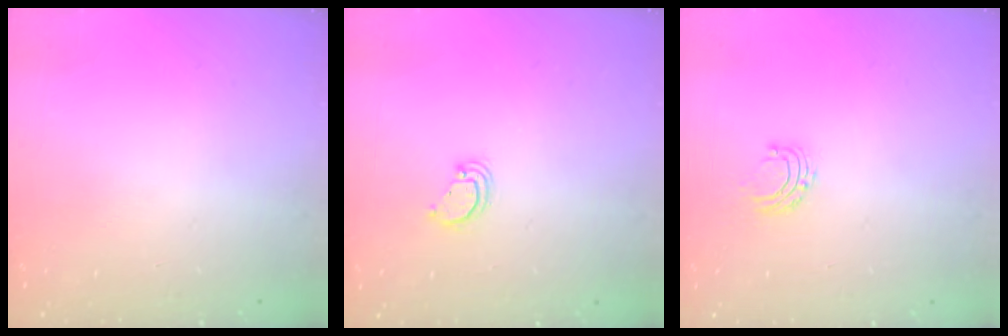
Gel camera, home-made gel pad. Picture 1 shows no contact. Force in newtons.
{"total": 3.3, "press": 3.3, "slide": 0.3}
{"total": 5.2, "press": 5.1, "slide": 0.5}